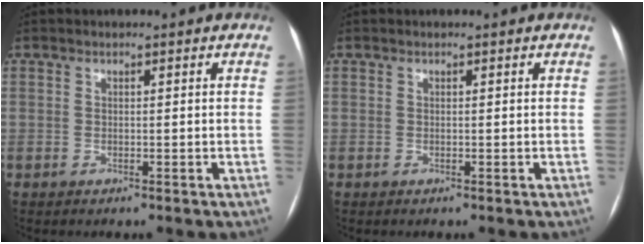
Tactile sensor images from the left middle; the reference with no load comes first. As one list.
[{"total": 0.0}]